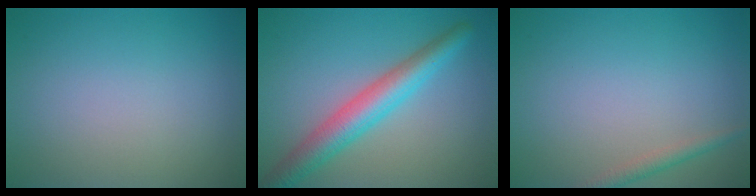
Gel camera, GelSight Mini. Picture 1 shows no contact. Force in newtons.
{"total": 5.1, "press": 5.1, "slide": 0.1}
{"total": 1.4, "press": 1.4, "slide": 0.0}